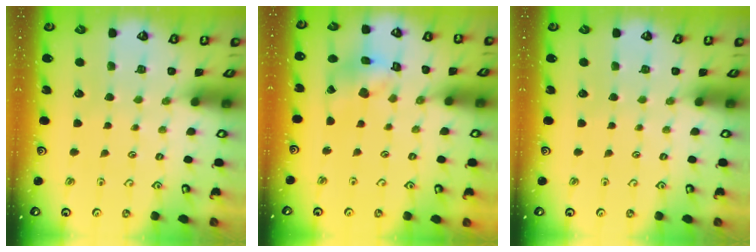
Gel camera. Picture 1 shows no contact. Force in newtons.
{"total": 8.9, "press": 8.8, "slide": 1.0}
{"total": 0.0}